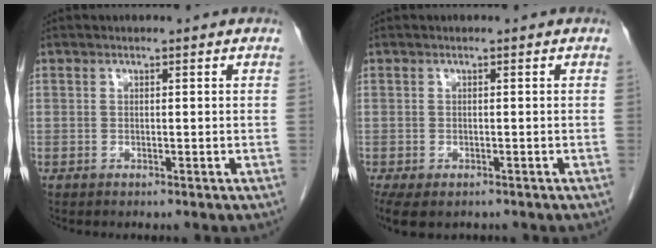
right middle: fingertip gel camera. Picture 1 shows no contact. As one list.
[{"total": 6.4, "force": [-4.1, 3.6, 3.4], "torque": [-0.082, -0.017, -0.060]}]